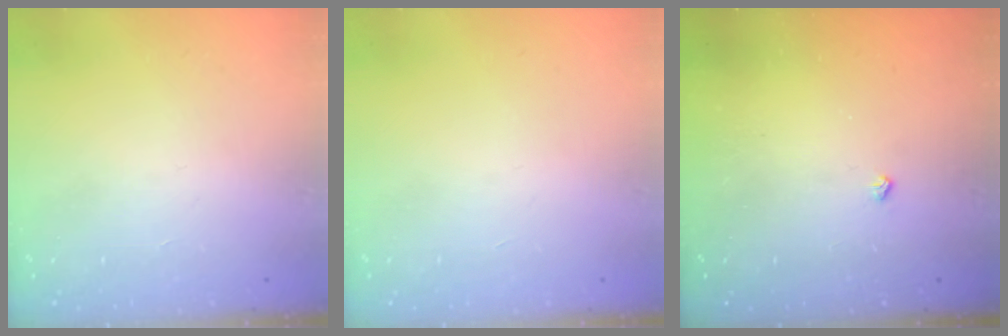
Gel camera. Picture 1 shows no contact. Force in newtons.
{"total": 0.0}
{"total": 2.6, "press": 2.5, "slide": 0.5}